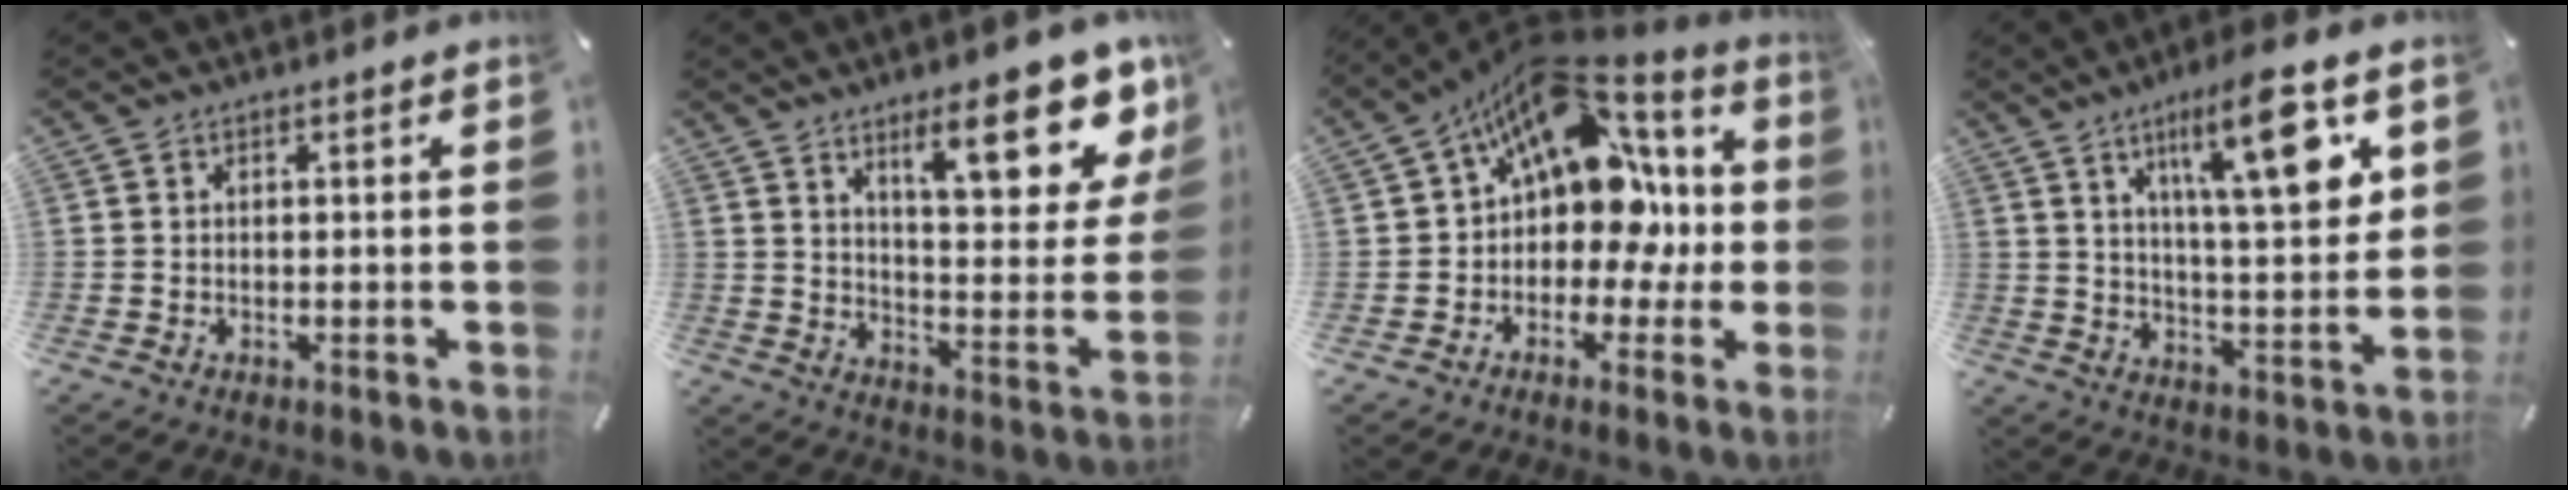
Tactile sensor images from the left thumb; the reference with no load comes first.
{"total": 18.1, "force": [11.5, 6.2, 12.5], "torque": [-0.163, -0.076, 0.181]}
{"total": 18.4, "force": [6.1, 12.4, 12.1], "torque": [-0.191, -0.047, 0.104]}
{"total": 17.2, "force": [8.4, 4.9, 14.2], "torque": [-0.213, -0.031, 0.125]}